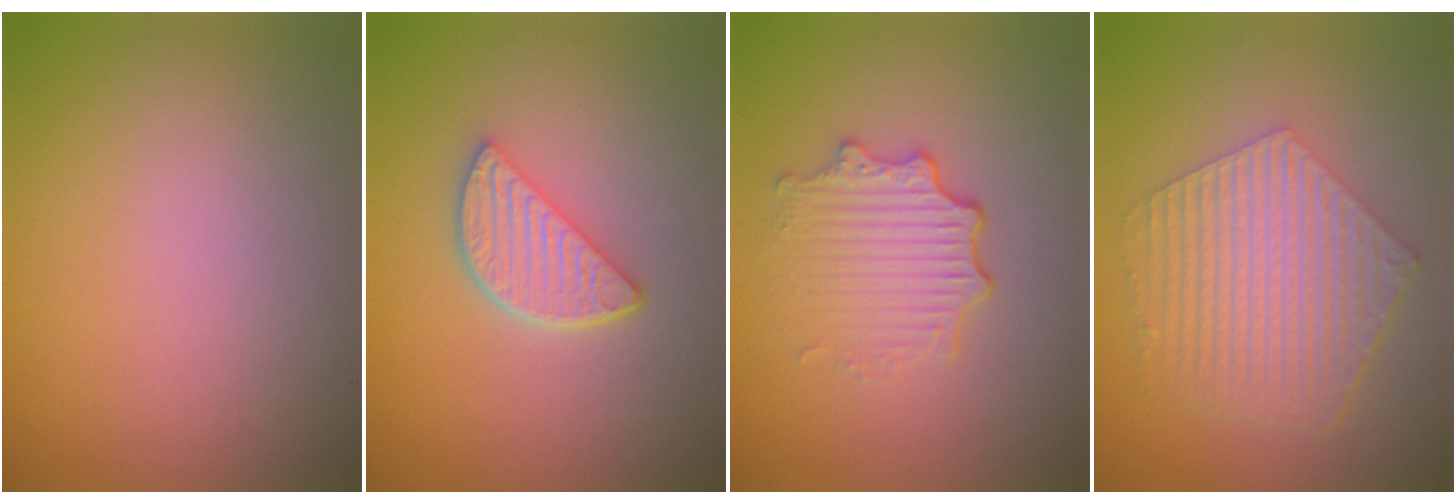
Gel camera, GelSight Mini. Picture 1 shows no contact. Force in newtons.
{"total": 4.0, "press": 3.2, "slide": 2.4}
{"total": 3.4, "press": 2.7, "slide": 2.1}
{"total": 6.0, "press": 4.3, "slide": 4.2}